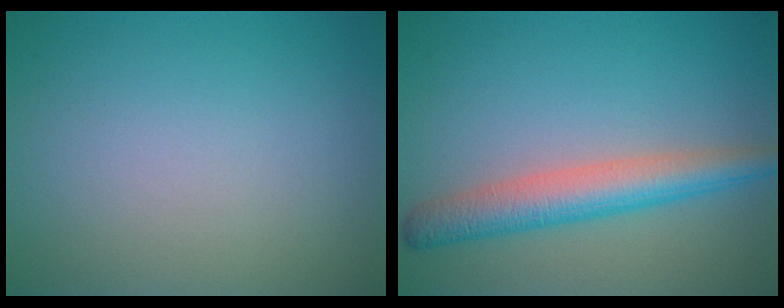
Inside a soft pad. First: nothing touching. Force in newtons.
{"total": 4.8, "press": 4.8, "slide": 0.2}